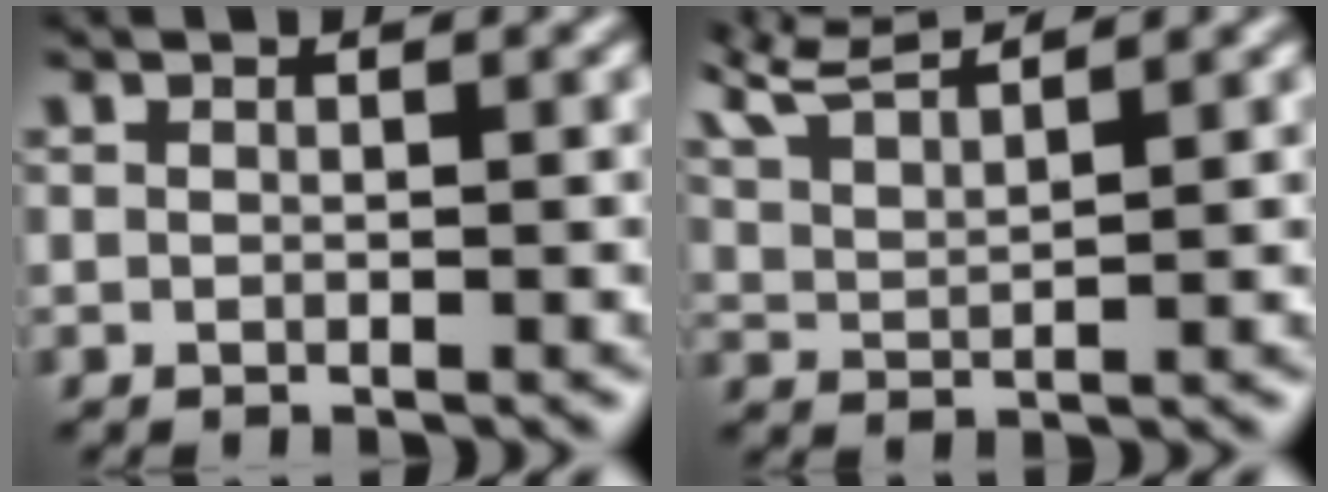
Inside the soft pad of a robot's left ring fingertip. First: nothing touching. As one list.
[{"total": 6.0, "force": [5.2, 1.1, 2.6], "torque": [-0.056, 0.027, 0.078]}]